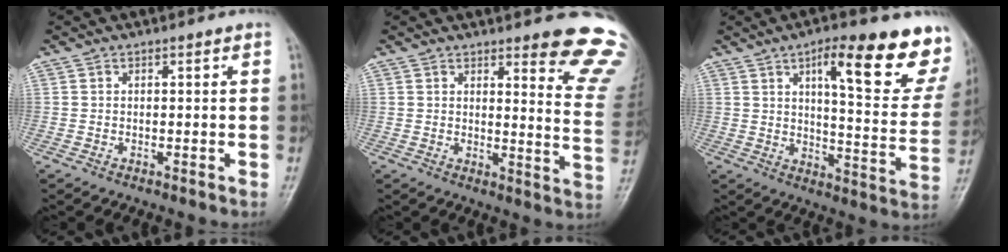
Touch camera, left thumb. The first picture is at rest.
{"total": 12.7, "force": [10.3, 2.6, 7.0], "torque": [-0.044, -0.094, 0.100]}
{"total": 20.7, "force": [12.1, 5.9, 15.7], "torque": [-0.163, -0.052, 0.159]}